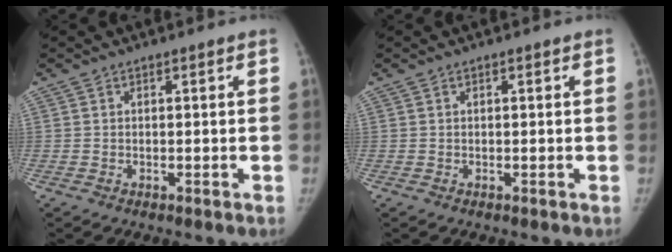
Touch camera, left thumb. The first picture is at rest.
{"total": 0.0}